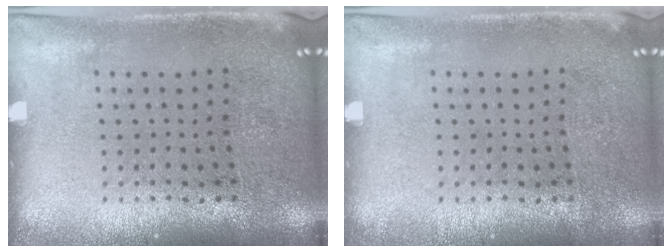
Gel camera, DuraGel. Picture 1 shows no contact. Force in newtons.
{"total": 0.0}